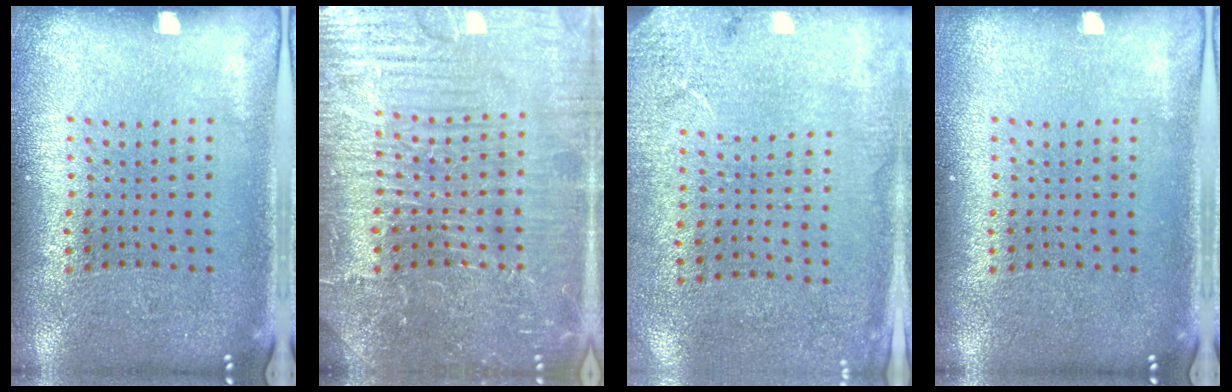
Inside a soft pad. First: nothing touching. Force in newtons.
{"total": 6.0, "press": 5.9, "slide": 0.7}
{"total": 2.6, "press": 2.1, "slide": 1.5}
{"total": 0.0}